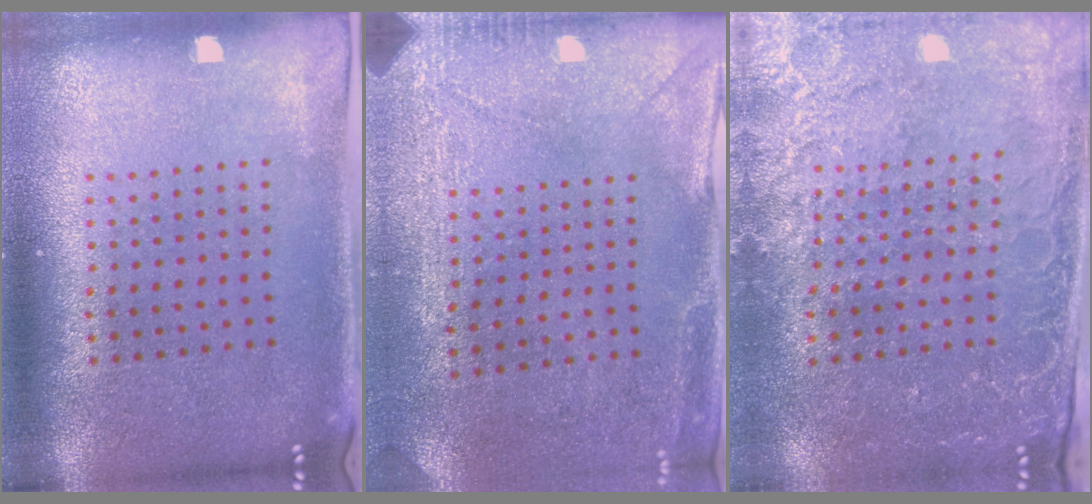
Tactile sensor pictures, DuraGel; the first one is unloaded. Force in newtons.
{"total": 2.9, "press": 2.6, "slide": 1.3}
{"total": 3.1, "press": 2.9, "slide": 1.0}